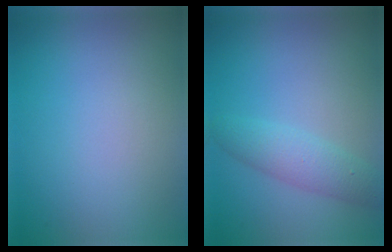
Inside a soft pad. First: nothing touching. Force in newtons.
{"total": 3.0, "press": 3.0, "slide": 0.1}